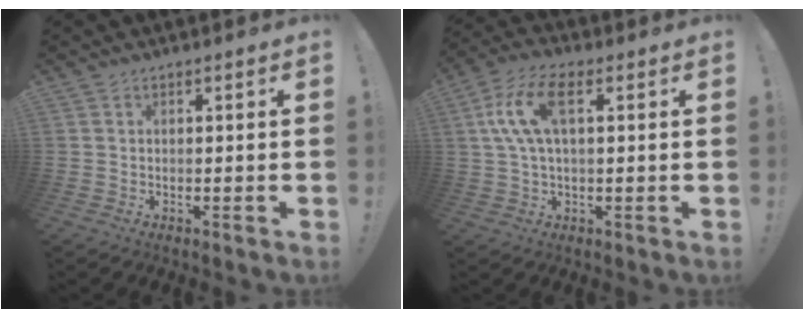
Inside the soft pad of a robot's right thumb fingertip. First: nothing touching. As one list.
[{"total": 12.0, "force": [3.0, 5.5, 10.3], "torque": [-0.218, 0.007, 0.055]}]